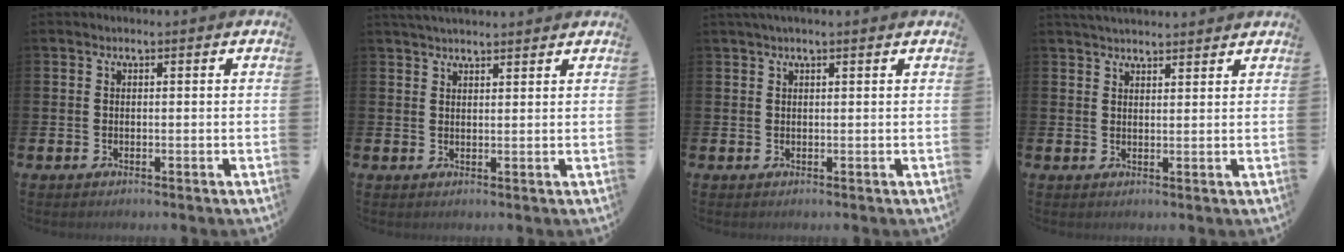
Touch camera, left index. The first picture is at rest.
{"total": 2.8, "force": [2.7, 0.3, 0.5], "torque": [-0.014, -0.005, 0.050]}
{"total": 1.2, "force": [1.0, 0.0, 0.7], "torque": [-0.012, 0.001, 0.017]}
{"total": 3.1, "force": [3.0, 0.3, 0.3], "torque": [-0.012, -0.009, 0.056]}